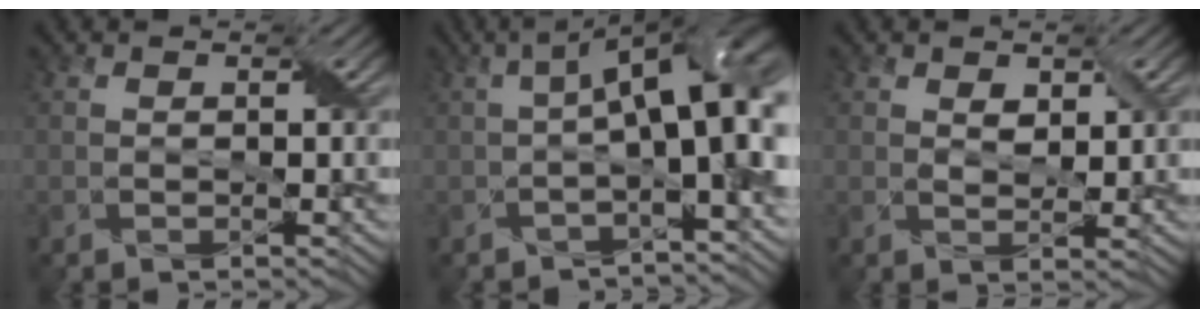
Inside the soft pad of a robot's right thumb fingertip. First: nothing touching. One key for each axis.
{"total": 12.7, "fx": -0.3, "fy": 5.1, "fz": 11.6, "tx": -0.163, "ty": 0.000, "tz": 0.002}
{"total": 2.9, "fx": 1.2, "fy": 1.6, "fz": 2.1, "tx": -0.042, "ty": -0.001, "tz": 0.025}